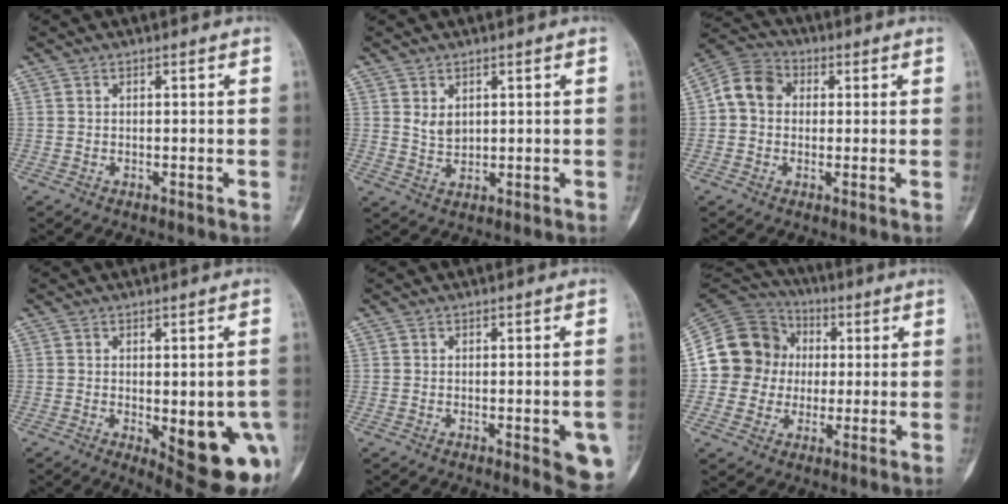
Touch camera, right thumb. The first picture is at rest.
{"total": 2.9, "force": [1.2, 1.9, 1.7], "torque": [-0.024, -0.012, 0.028]}
{"total": 7.8, "force": [0.8, 6.4, 4.4], "torque": [-0.070, 0.023, 0.001]}
{"total": 14.0, "force": [-3.8, 4.8, 12.6], "torque": [-0.125, -0.006, -0.029]}
{"total": 7.1, "force": [-2.2, 2.1, 6.5], "torque": [-0.058, -0.002, -0.021]}
{"total": 14.7, "force": [0.7, 13.7, 5.1], "torque": [-0.069, 0.032, 0.012]}